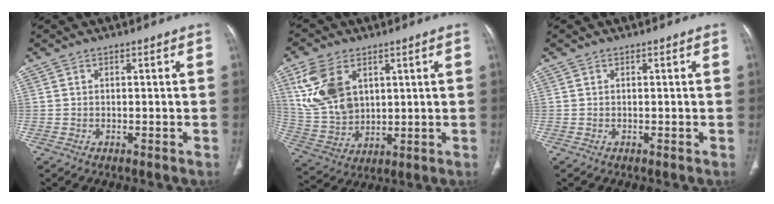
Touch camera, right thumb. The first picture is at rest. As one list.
[{"total": 13.5, "force": [5.1, 8.9, 8.8], "torque": [-0.165, -0.015, 0.118]}, {"total": 0.0}]